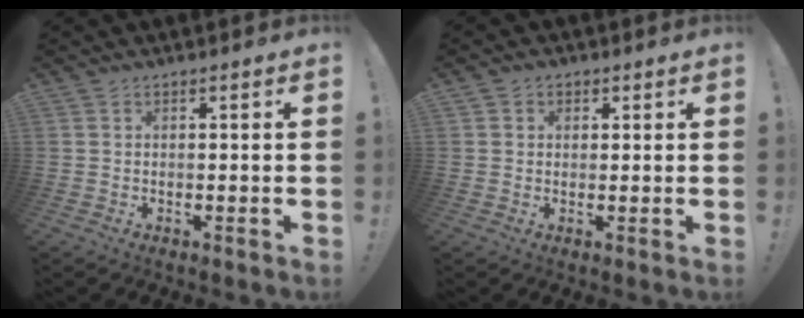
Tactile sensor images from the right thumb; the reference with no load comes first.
{"total": 1.8, "force": [0.4, 1.7, 0.5], "torque": [0.004, -0.001, 0.005]}